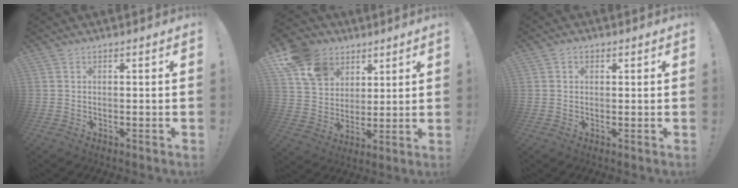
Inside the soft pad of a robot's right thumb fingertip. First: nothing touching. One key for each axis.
{"total": 14.0, "fx": 7.3, "fy": 10.6, "fz": 5.5, "tx": -0.092, "ty": -0.034, "tz": 0.146}
{"total": 1.5, "fx": 0.5, "fy": 1.2, "fz": 0.7, "tx": -0.006, "ty": 0.001, "tz": 0.008}